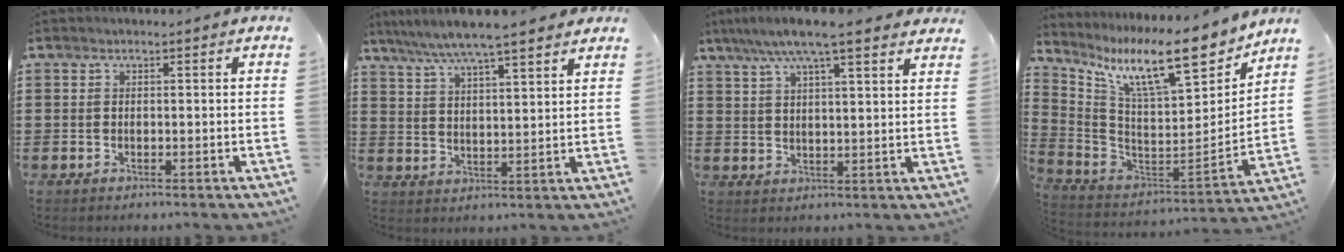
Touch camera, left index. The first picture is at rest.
{"total": 5.8, "force": [5.1, 0.0, 2.8], "torque": [-0.074, -0.020, 0.087]}
{"total": 7.2, "force": [5.7, 0.6, 4.3], "torque": [-0.099, -0.010, 0.101]}
{"total": 14.0, "force": [9.7, 2.7, 9.8], "torque": [-0.203, -0.056, 0.160]}